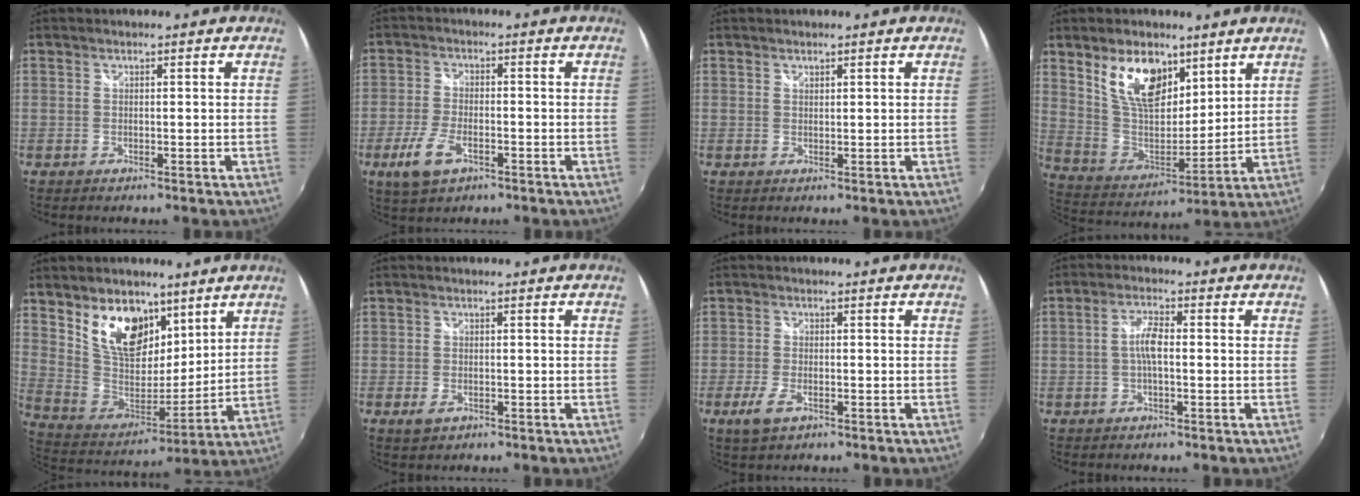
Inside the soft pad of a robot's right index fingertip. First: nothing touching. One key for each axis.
{"total": 7.5, "fx": -3.8, "fy": 3.6, "fz": 5.5, "tx": -0.130, "ty": -0.010, "tz": -0.068}
{"total": 0.6, "fx": 0.5, "fy": 0.2, "fz": 0.1, "tx": 0.000, "ty": 0.000, "tz": 0.010}
{"total": 14.6, "fx": 8.3, "fy": 7.8, "fz": 9.2, "tx": -0.172, "ty": 0.003, "tz": 0.163}
{"total": 16.1, "fx": 9.4, "fy": 9.6, "fz": 8.9, "tx": -0.177, "ty": 0.001, "tz": 0.181}
{"total": 2.7, "fx": -1.3, "fy": 1.7, "fz": 1.6, "tx": -0.032, "ty": -0.005, "tz": -0.021}
{"total": 4.6, "fx": -2.4, "fy": 2.1, "fz": 3.3, "tx": -0.081, "ty": -0.009, "tz": -0.045}
{"total": 3.9, "fx": -0.5, "fy": 1.2, "fz": 3.7, "tx": -0.075, "ty": 0.009, "tz": -0.009}